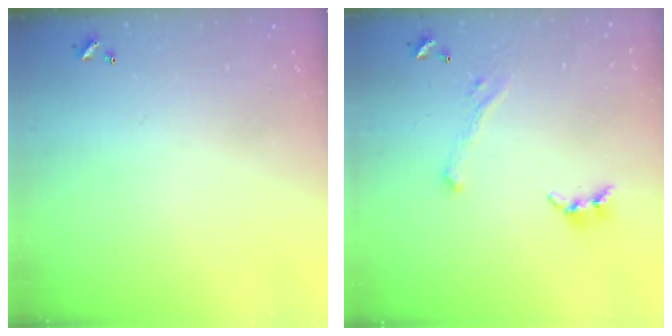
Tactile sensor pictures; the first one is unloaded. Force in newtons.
{"total": 1.8, "press": 1.7, "slide": 0.6}